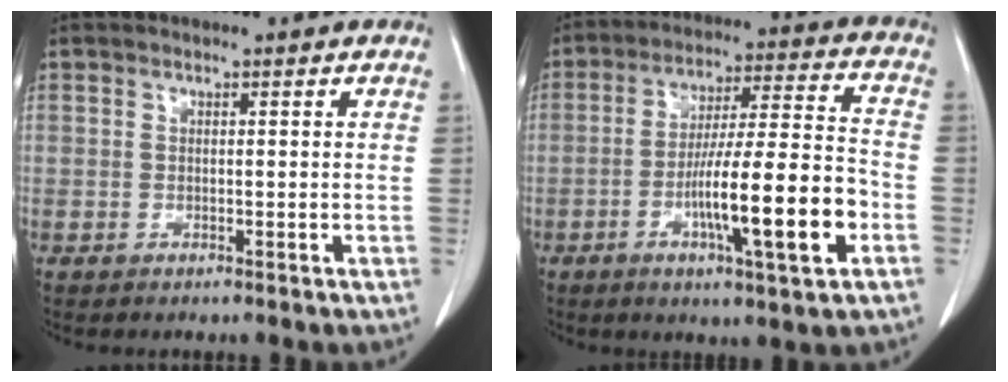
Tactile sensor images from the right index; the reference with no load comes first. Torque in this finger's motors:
{"motor_torque": [1.82, -0.32, 0.97, 0.16]}